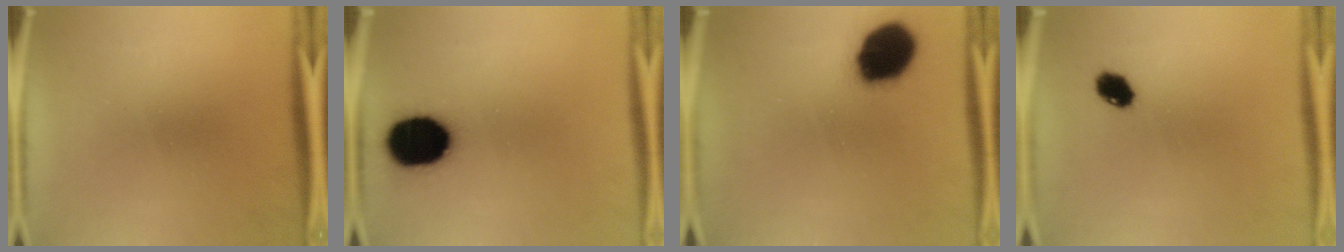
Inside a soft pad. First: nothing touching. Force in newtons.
{"total": 17.6}
{"total": 17.3}
{"total": 4.3}